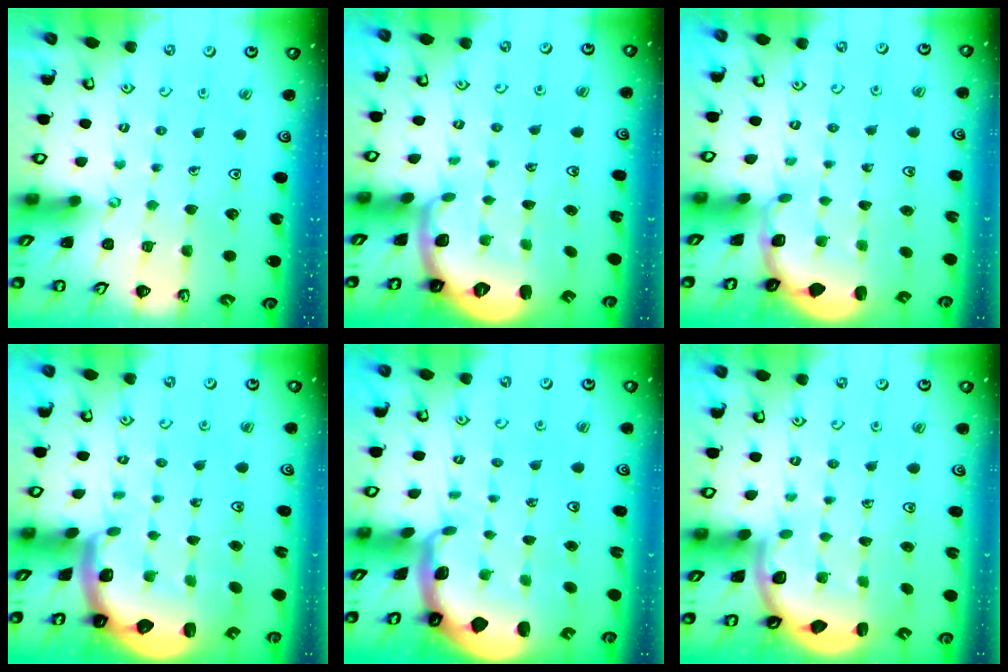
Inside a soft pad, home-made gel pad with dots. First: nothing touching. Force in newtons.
{"total": 1.9, "press": 1.8, "slide": 0.4}
{"total": 2.3, "press": 2.1, "slide": 1.0}
{"total": 2.8, "press": 2.4, "slide": 1.4}
{"total": 1.9, "press": 1.9, "slide": 0.4}
{"total": 2.5, "press": 2.4, "slide": 0.7}